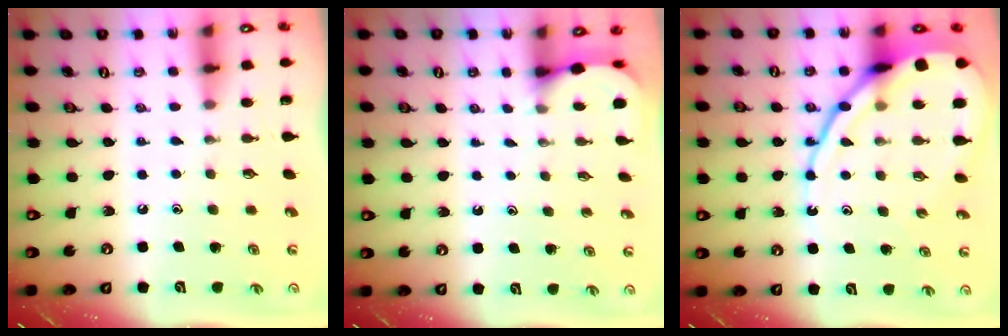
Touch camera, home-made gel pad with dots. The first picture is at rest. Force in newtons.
{"total": 2.6, "press": 2.6, "slide": 0.2}
{"total": 15.3, "press": 15.2, "slide": 1.6}